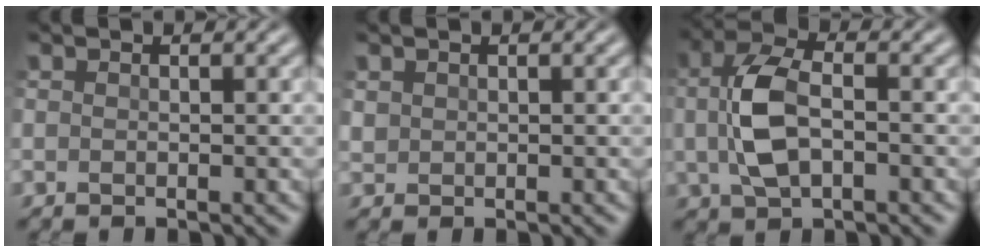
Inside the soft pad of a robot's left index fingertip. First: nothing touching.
{"total": 0.7, "force": [0.2, 0.7, 0.1], "torque": [-0.004, -0.002, 0.007]}
{"total": 5.7, "force": [-0.2, 3.0, 4.8], "torque": [-0.104, 0.004, -0.007]}